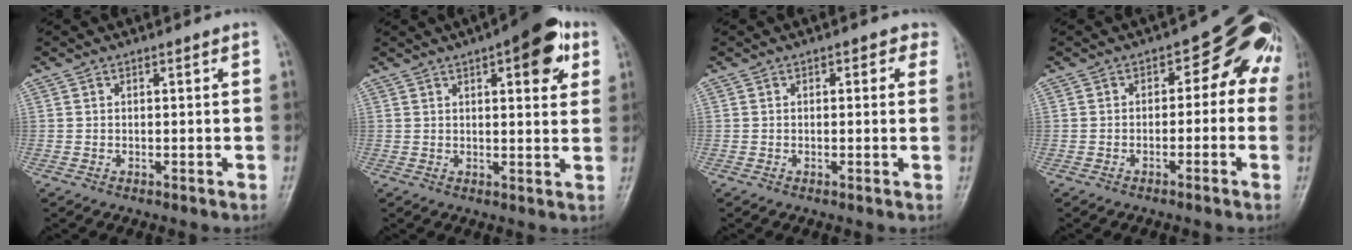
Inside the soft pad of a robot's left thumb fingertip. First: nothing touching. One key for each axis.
{"total": 11.2, "fx": 5.1, "fy": 4.2, "fz": 9.1, "tx": -0.089, "ty": -0.007, "tz": 0.058}
{"total": 2.3, "fx": 1.0, "fy": 1.5, "fz": 1.3, "tx": 0.013, "ty": 0.002, "tz": 0.001}
{"total": 8.1, "fx": 0.0, "fy": 5.4, "fz": 6.1, "tx": -0.030, "ty": 0.037, "tz": -0.013}